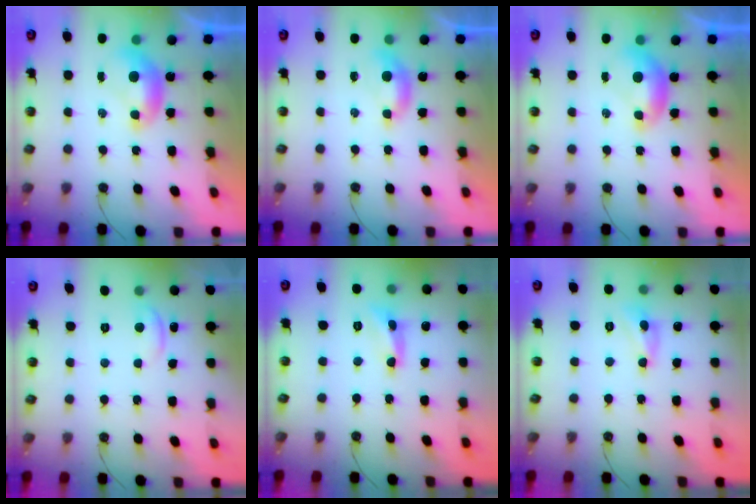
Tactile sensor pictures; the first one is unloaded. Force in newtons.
{"total": 1.6, "press": 1.4, "slide": 0.6}
{"total": 0.0}
{"total": 0.5, "press": 0.4, "slide": 0.3}
{"total": 2.5, "press": 2.5, "slide": 0.2}
{"total": 2.5, "press": 2.5, "slide": 0.3}